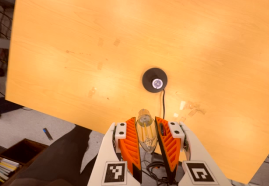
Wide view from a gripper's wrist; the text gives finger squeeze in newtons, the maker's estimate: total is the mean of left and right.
{"total": 9.4, "left": 9.0, "right": 9.9}